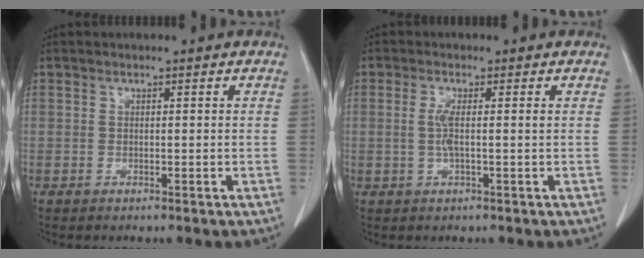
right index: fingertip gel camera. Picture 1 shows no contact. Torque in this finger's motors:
{"motor_torque": [0.19, 0.01, 0.04, 0.06]}